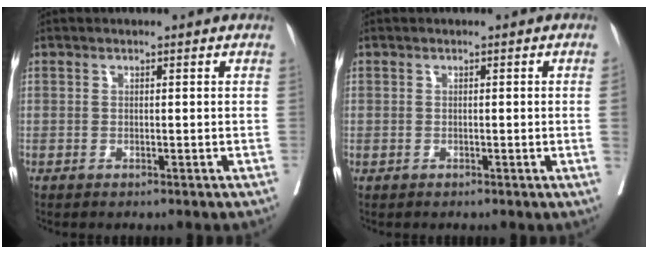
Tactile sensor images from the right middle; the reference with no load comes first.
{"total": 1.0, "force": [0.0, -0.6, 0.8], "torque": [-0.009, 0.000, -0.001]}